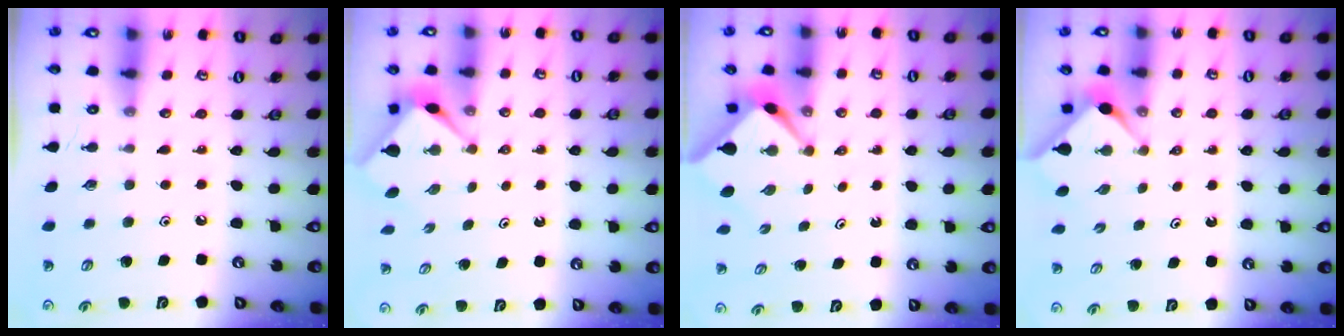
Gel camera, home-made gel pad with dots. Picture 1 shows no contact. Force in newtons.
{"total": 3.3, "press": 3.3, "slide": 0.3}
{"total": 2.6, "press": 2.6, "slide": 0.3}
{"total": 2.9, "press": 2.9, "slide": 0.4}